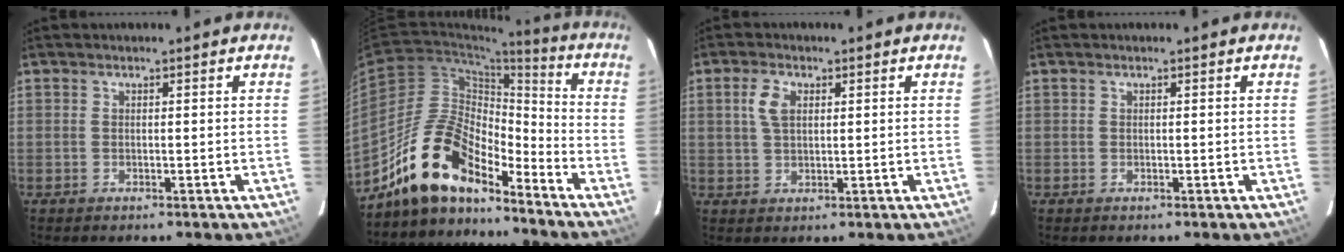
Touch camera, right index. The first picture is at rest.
{"total": 15.4, "force": [-12.7, 5.6, 6.7], "torque": [-0.127, 0.020, -0.234]}
{"total": 4.3, "force": [1.3, 2.5, 3.2], "torque": [-0.064, 0.008, 0.026]}
{"total": 0.0}